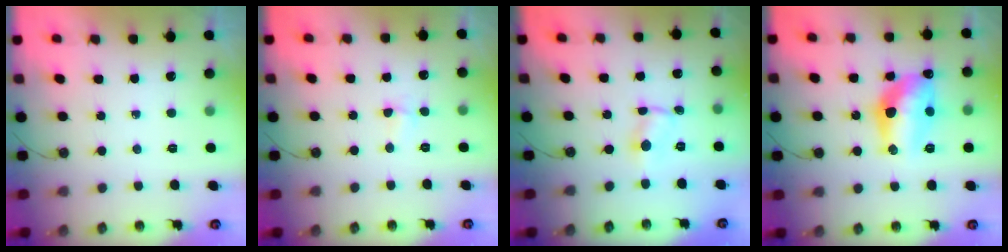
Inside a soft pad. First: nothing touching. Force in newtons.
{"total": 2.6, "press": 2.5, "slide": 0.5}
{"total": 1.1, "press": 1.1, "slide": 0.2}
{"total": 13.6, "press": 13.6, "slide": 1.2}